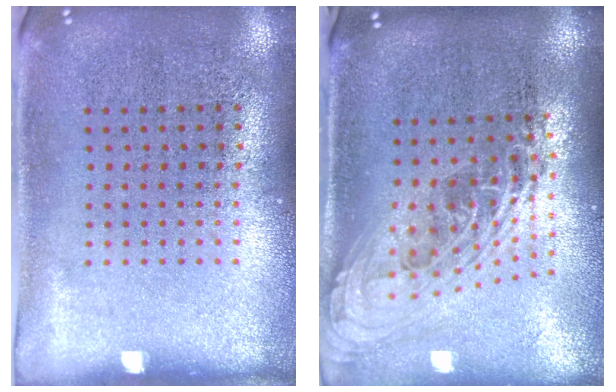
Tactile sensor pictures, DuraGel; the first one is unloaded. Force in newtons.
{"total": 2.2, "press": 1.6, "slide": 1.4}